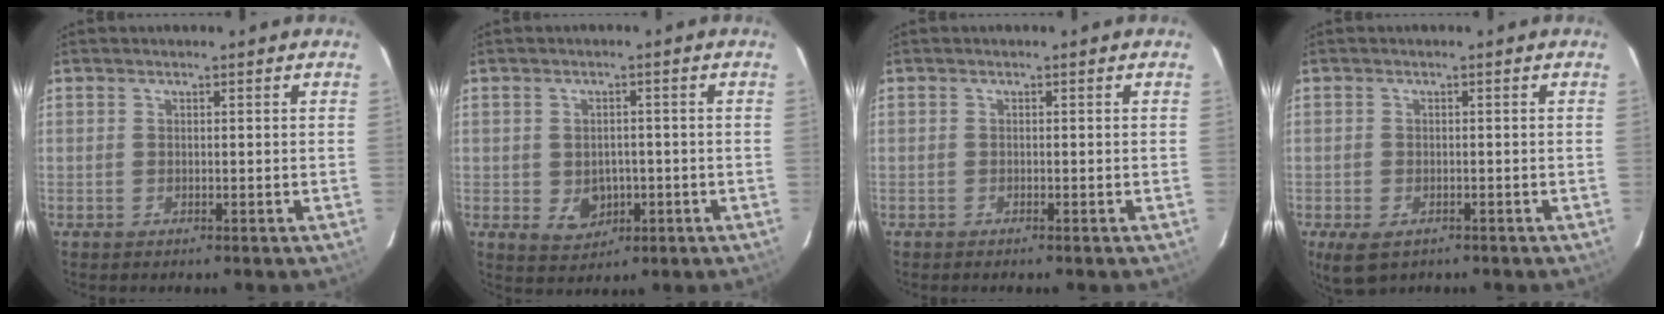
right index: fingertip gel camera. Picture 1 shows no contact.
{"total": 5.2, "force": [-1.3, 4.3, 2.7], "torque": [-0.054, 0.001, -0.005]}
{"total": 0.5, "force": [-0.5, 0.1, 0.1], "torque": [-0.001, -0.003, -0.010]}
{"total": 4.9, "force": [-2.8, 2.9, 2.8], "torque": [-0.064, -0.021, -0.047]}